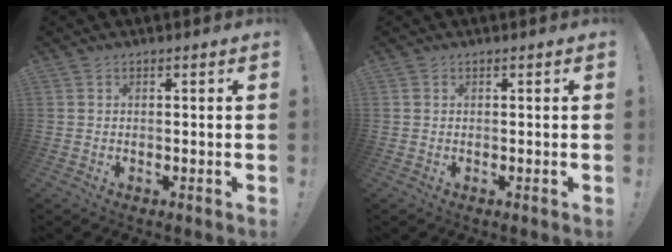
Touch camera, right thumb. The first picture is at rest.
{"total": 0.0}